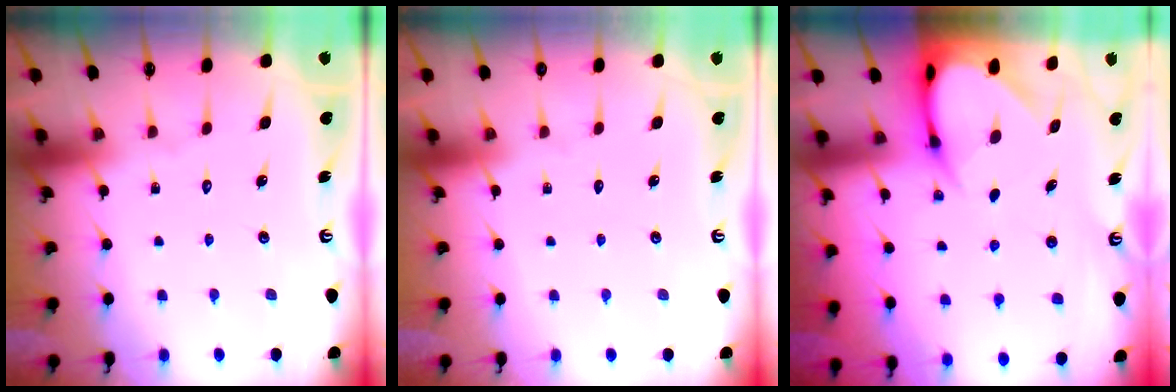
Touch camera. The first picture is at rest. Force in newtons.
{"total": 0.0}
{"total": 4.8, "press": 4.8, "slide": 0.4}